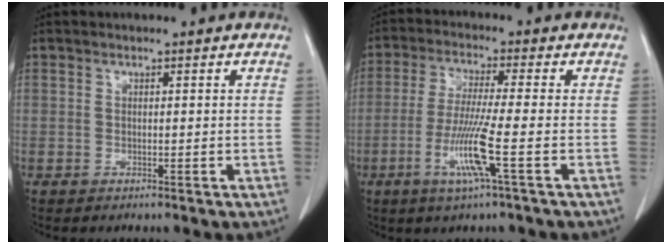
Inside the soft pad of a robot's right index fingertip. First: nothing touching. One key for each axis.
{"total": 8.4, "fx": -2.9, "fy": -0.9, "fz": 7.8, "tx": -0.158, "ty": -0.019, "tz": -0.062}